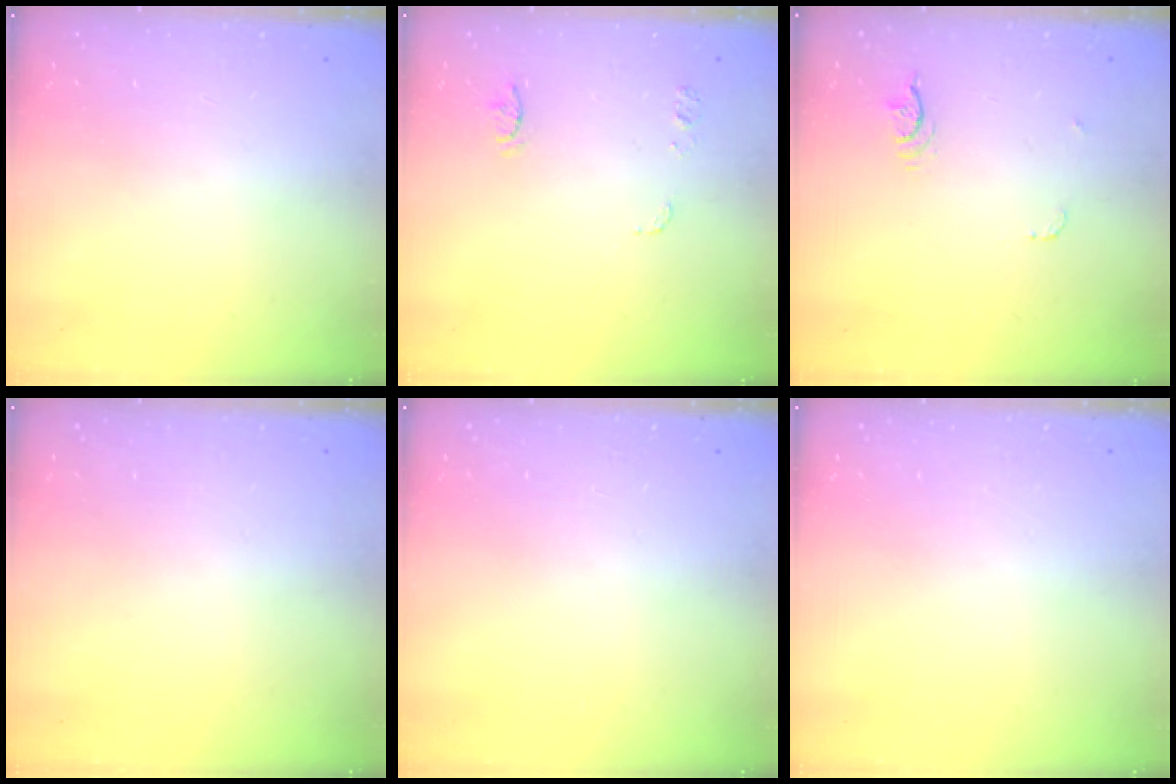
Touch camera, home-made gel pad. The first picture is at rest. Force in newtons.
{"total": 6.9, "press": 6.9, "slide": 0.5}
{"total": 3.8, "press": 3.4, "slide": 1.6}
{"total": 0.0}
{"total": 0.0}
{"total": 0.0}